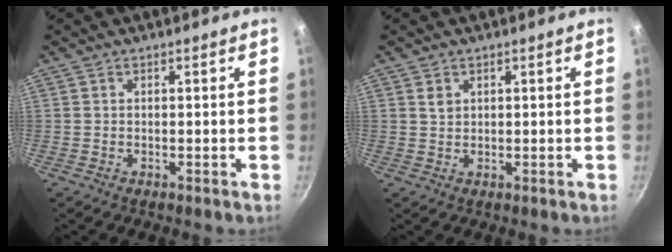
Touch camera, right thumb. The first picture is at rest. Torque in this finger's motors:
{"motor_torque": [0.11, 0.07, 0.28, 0.03, 0.02]}